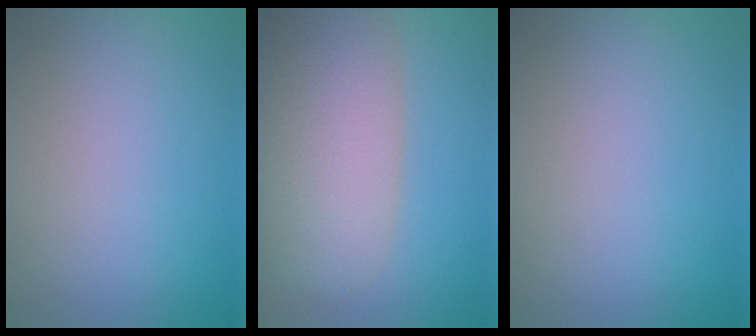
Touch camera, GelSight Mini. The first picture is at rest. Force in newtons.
{"total": 10.1, "press": 10.1, "slide": 0.7}
{"total": 0.0}